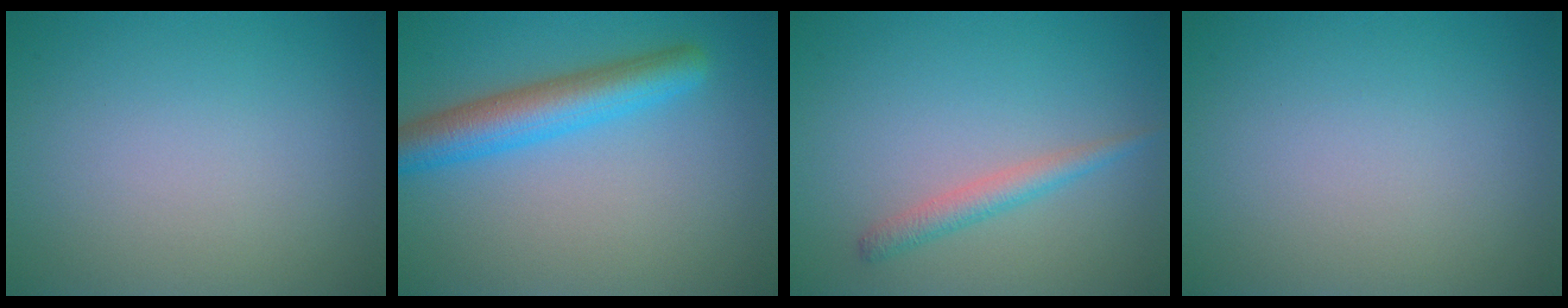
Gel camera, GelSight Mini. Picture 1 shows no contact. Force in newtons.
{"total": 5.1, "press": 5.1, "slide": 0.2}
{"total": 1.9, "press": 1.9, "slide": 0.0}
{"total": 0.0}